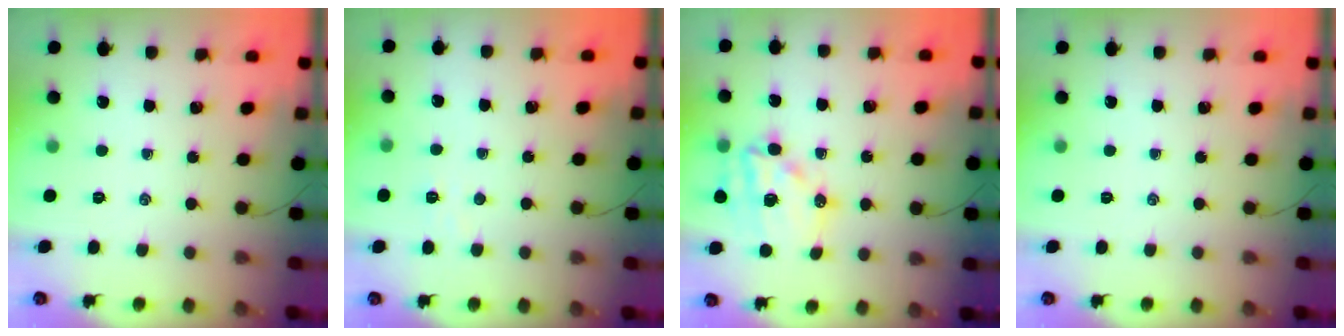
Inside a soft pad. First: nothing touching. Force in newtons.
{"total": 2.5, "press": 2.4, "slide": 0.6}
{"total": 14.9, "press": 14.6, "slide": 3.3}
{"total": 0.0}